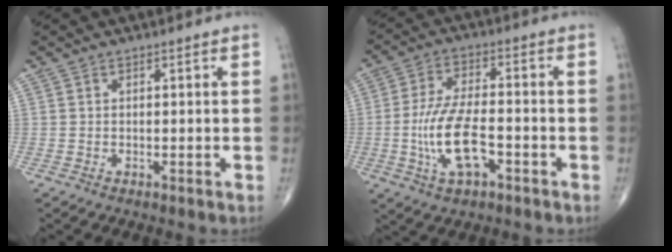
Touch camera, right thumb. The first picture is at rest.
{"total": 11.5, "force": [-3.2, 5.0, 9.9], "torque": [-0.198, 0.016, -0.060]}